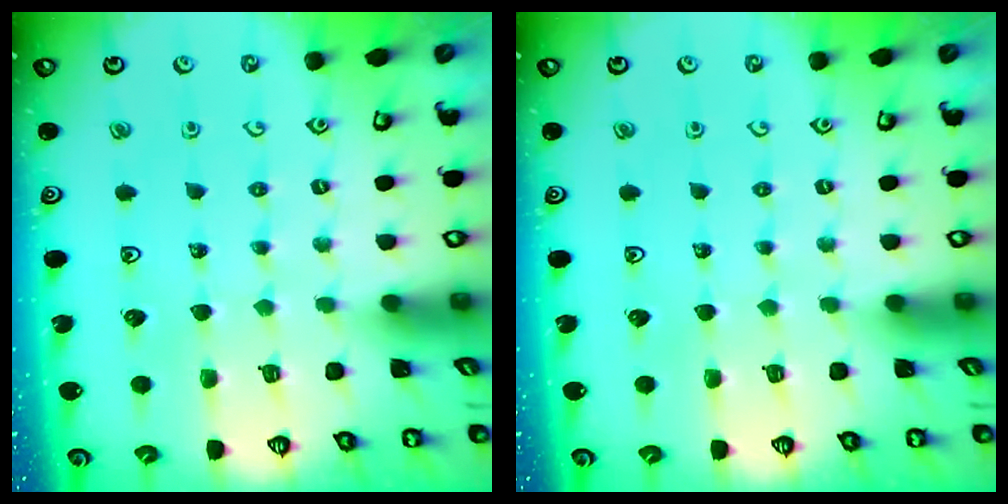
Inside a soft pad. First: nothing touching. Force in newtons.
{"total": 0.0}